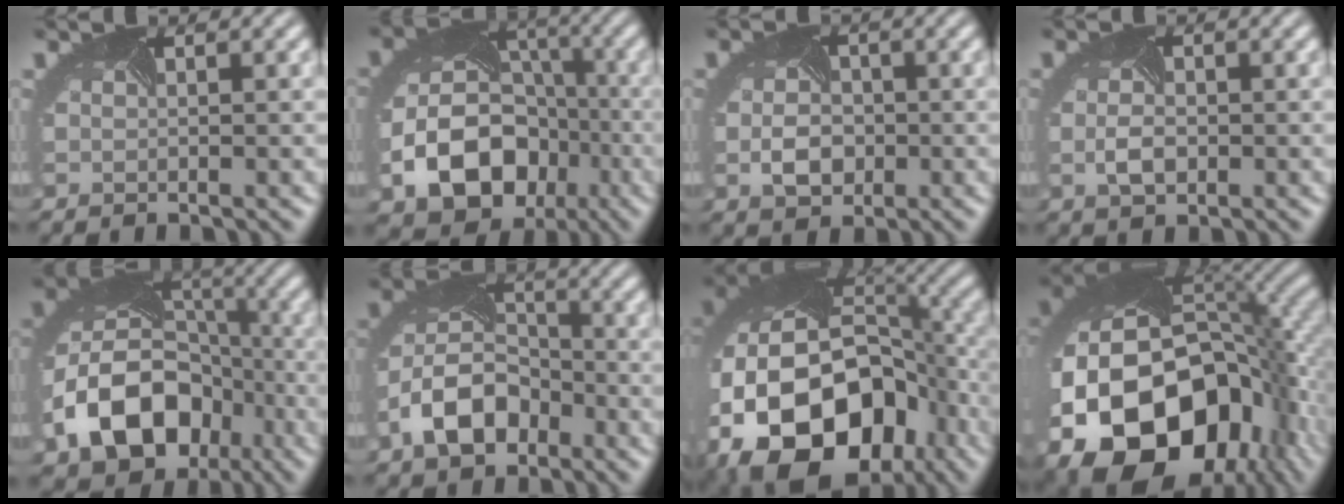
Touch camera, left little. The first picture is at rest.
{"total": 10.7, "force": [-3.9, 7.9, 6.0], "torque": [-0.114, -0.029, -0.057]}
{"total": 3.5, "force": [-0.7, 2.7, 2.2], "torque": [-0.045, -0.006, -0.015]}
{"total": 2.0, "force": [-0.5, 1.3, 1.4], "torque": [-0.036, -0.006, -0.008]}
{"total": 11.8, "force": [-4.9, 8.5, 6.5], "torque": [-0.135, -0.021, -0.081]}
{"total": 6.5, "force": [-3.3, 4.2, 3.7], "torque": [-0.078, -0.005, -0.065]}
{"total": 18.3, "force": [-7.1, 12.8, 11.0], "torque": [-0.217, -0.020, -0.116]}
{"total": 20.6, "force": [-6.7, 14.4, 13.1], "torque": [-0.277, -0.060, -0.085]}